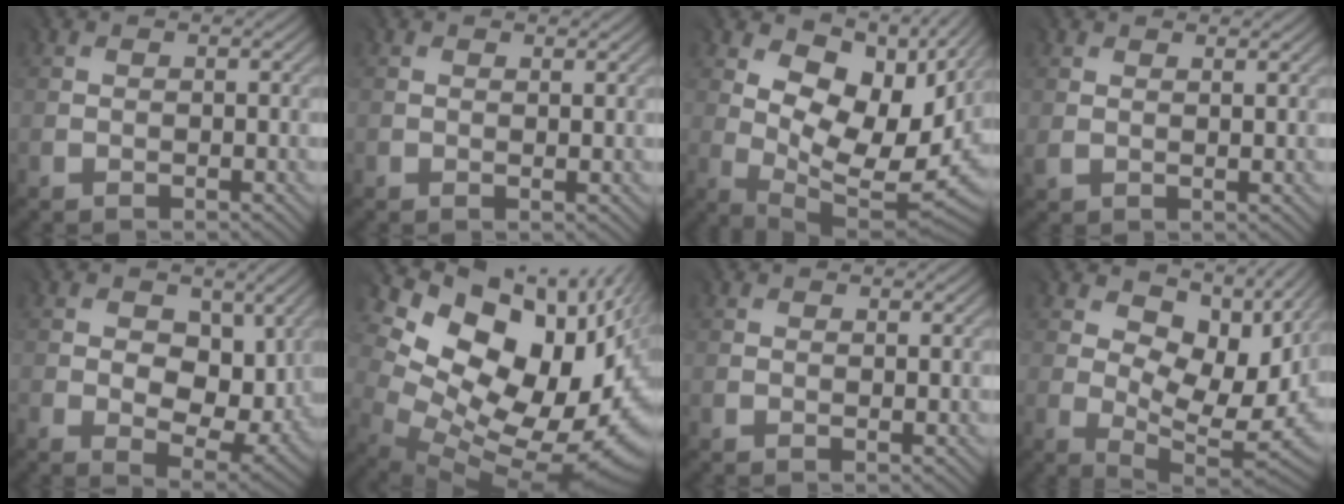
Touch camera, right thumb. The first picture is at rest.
{"total": 0.8, "force": [0.6, 0.4, 0.4], "torque": [-0.009, -0.003, 0.013]}
{"total": 15.4, "force": [4.6, 8.0, 12.3], "torque": [-0.201, 0.003, 0.100]}
{"total": 1.5, "force": [1.1, 0.6, 0.8], "torque": [-0.024, -0.002, 0.024]}
{"total": 8.6, "force": [0.4, 5.6, 6.5], "torque": [-0.126, -0.017, 0.016]}
{"total": 16.0, "force": [3.3, 10.2, 11.9], "torque": [-0.173, -0.034, 0.105]}
{"total": 0.6, "force": [0.4, 0.2, 0.3], "torque": [-0.008, -0.002, 0.010]}
{"total": 14.6, "force": [3.0, 8.7, 11.3], "torque": [-0.168, -0.007, 0.079]}